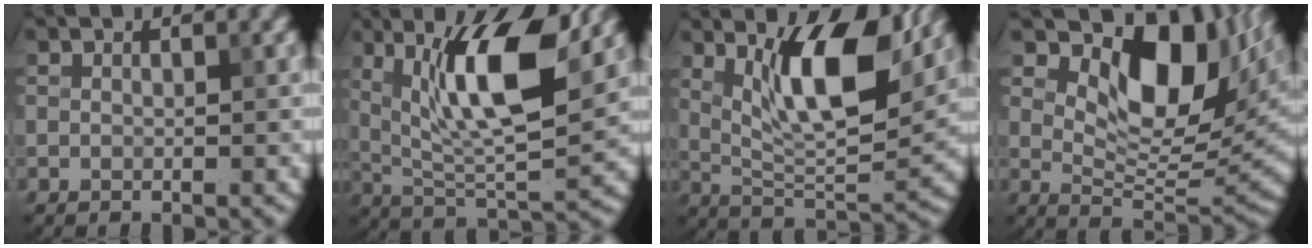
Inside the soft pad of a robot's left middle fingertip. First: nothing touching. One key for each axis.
{"total": 10.0, "fx": 3.9, "fy": 2.6, "fz": 8.9, "tx": -0.155, "ty": -0.005, "tz": 0.072}
{"total": 9.0, "fx": 3.6, "fy": 2.6, "fz": 7.8, "tx": -0.131, "ty": -0.007, "tz": 0.064}
{"total": 9.2, "fx": 4.1, "fy": 4.7, "fz": 6.8, "tx": -0.103, "ty": -0.008, "tz": 0.068}